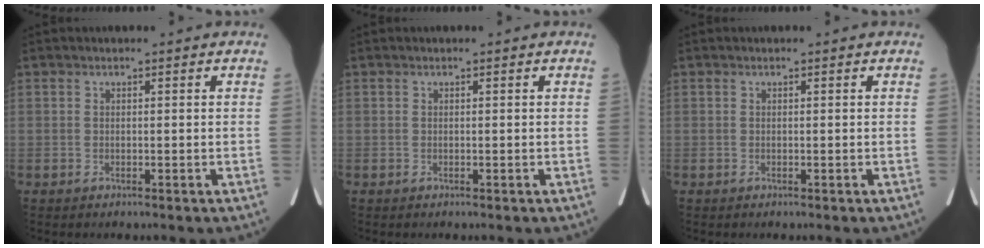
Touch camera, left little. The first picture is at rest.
{"total": 0.0}
{"total": 0.0}